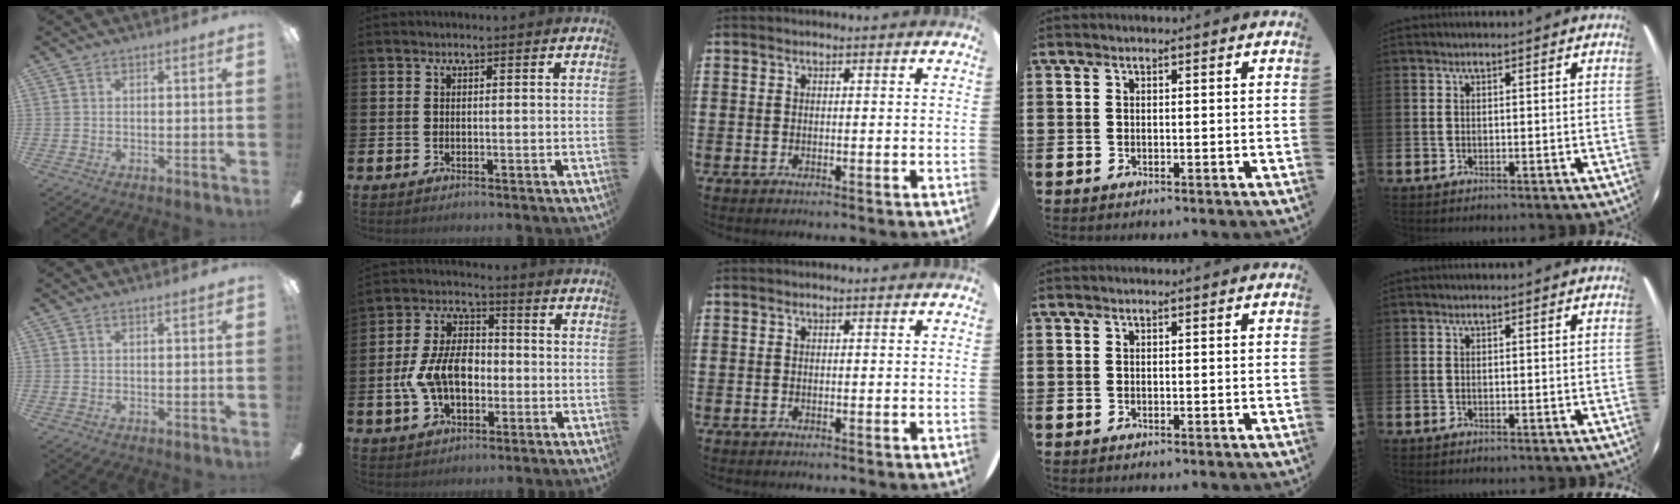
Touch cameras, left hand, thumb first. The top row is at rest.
{"thumb": {"total": 0.7, "force": [0.2, 0.1, 0.6], "torque": [-0.011, 0.002, 0.003]}, "index": {"total": 8.7, "force": [-1.0, 5.7, 6.5], "torque": [-0.154, 0.010, -0.022]}}